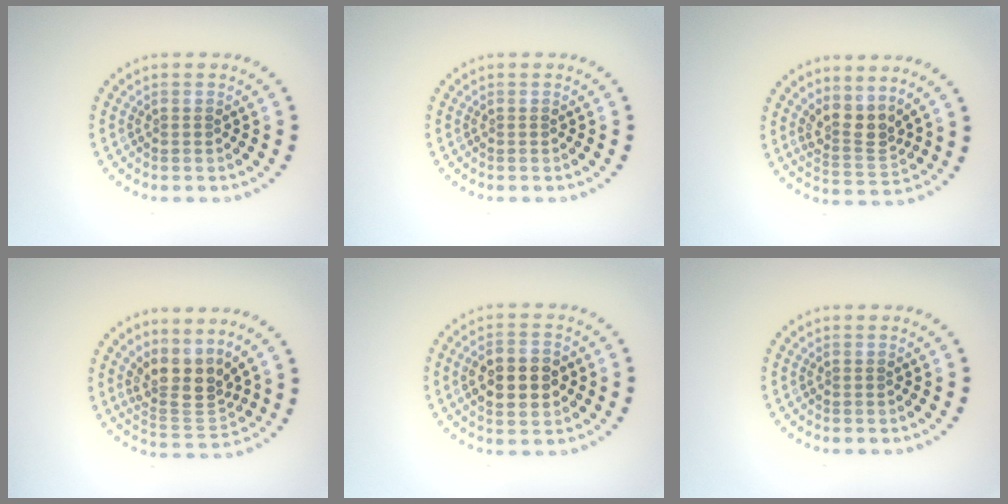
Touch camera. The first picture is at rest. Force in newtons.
{"total": 0.0}
{"total": 3.0, "press": 2.3, "slide": 1.8}
{"total": 3.9, "press": 3.0, "slide": 2.4}
{"total": 5.3, "press": 5.3, "slide": 0.1}
{"total": 0.0}